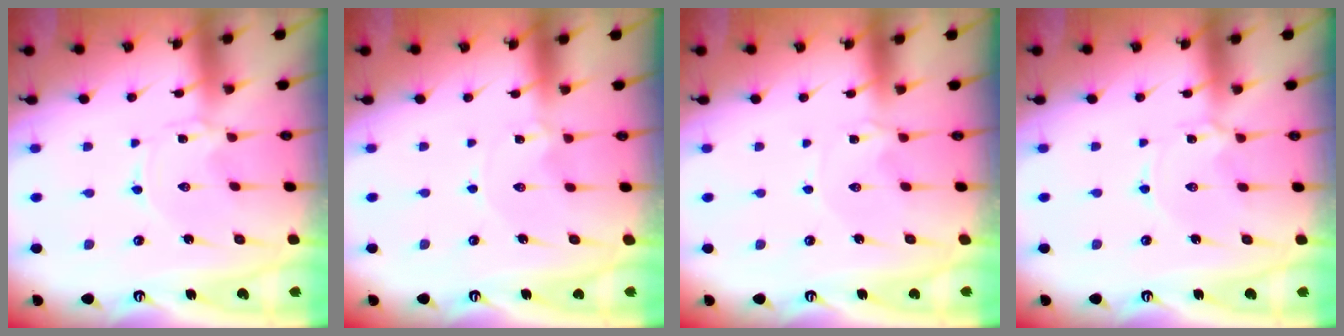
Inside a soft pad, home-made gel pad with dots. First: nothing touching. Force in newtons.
{"total": 0.0}
{"total": 0.7, "press": 0.6, "slide": 0.3}
{"total": 2.3, "press": 2.3, "slide": 0.4}